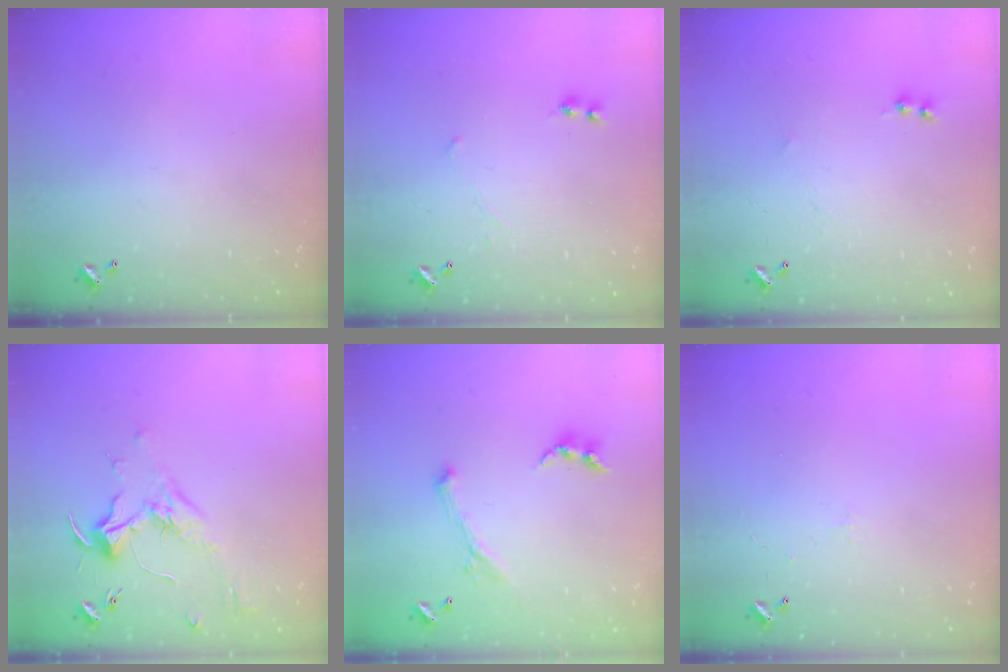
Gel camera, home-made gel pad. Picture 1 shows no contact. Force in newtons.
{"total": 2.3, "press": 2.3, "slide": 0.2}
{"total": 1.1, "press": 0.9, "slide": 0.6}
{"total": 1.9, "press": 1.7, "slide": 0.8}
{"total": 1.6, "press": 1.5, "slide": 0.4}
{"total": 0.9, "press": 0.7, "slide": 0.5}